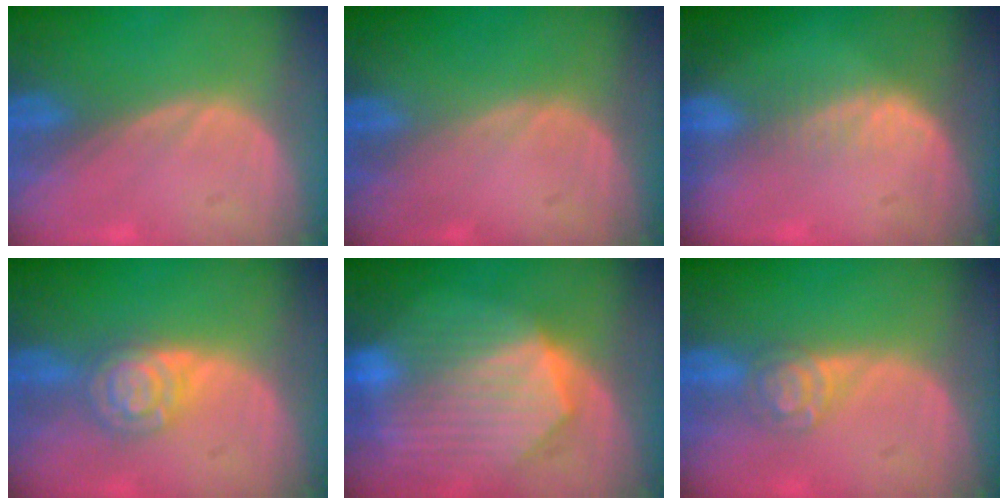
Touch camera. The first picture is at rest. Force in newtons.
{"total": 0.0}
{"total": 2.5, "press": 2.0, "slide": 1.6}
{"total": 5.5, "press": 5.5, "slide": 0.2}
{"total": 10.3, "press": 9.0, "slide": 5.1}
{"total": 4.1, "press": 3.9, "slide": 1.2}